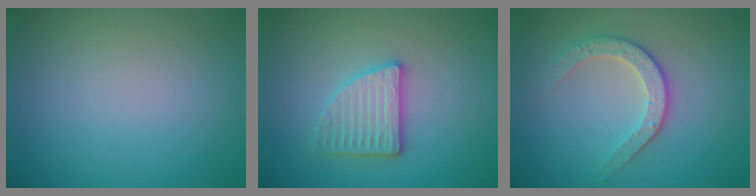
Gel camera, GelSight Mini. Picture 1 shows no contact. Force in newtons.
{"total": 3.3, "press": 3.0, "slide": 1.4}
{"total": 2.9, "press": 2.7, "slide": 1.1}